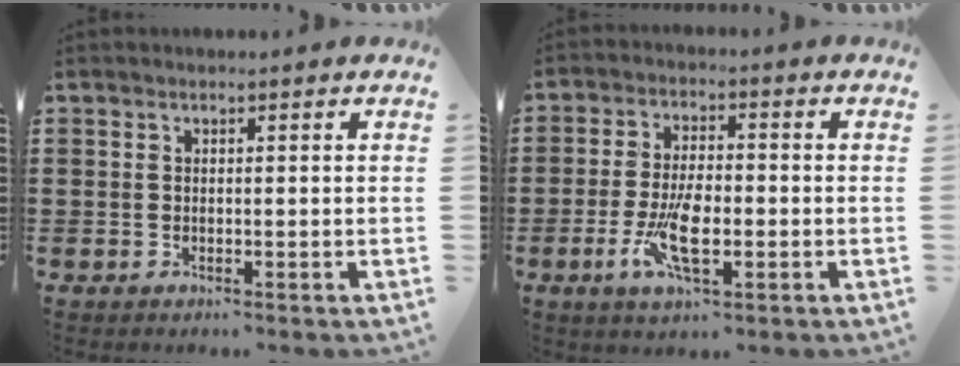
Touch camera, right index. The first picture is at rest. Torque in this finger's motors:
{"motor_torque": [1.45, 0.69, 0.36, 0.21]}